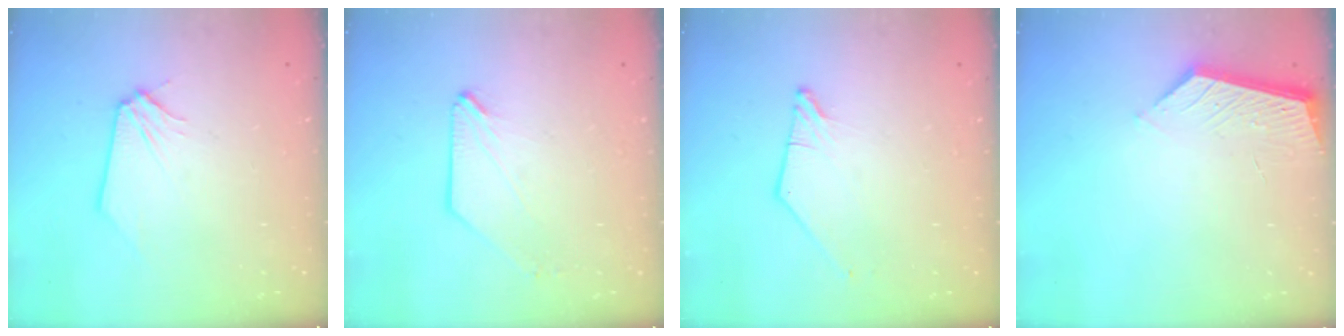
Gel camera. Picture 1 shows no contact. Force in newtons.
{"total": 0.0}
{"total": 1.3, "press": 1.3, "slide": 0.2}
{"total": 4.1, "press": 4.1, "slide": 0.2}